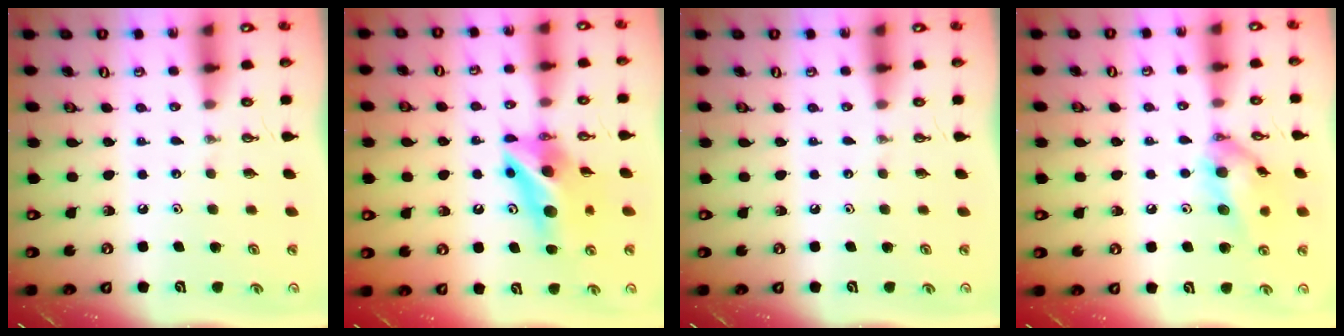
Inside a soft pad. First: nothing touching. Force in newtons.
{"total": 10.9, "press": 10.8, "slide": 1.2}
{"total": 0.0}
{"total": 13.0, "press": 13.0, "slide": 0.9}